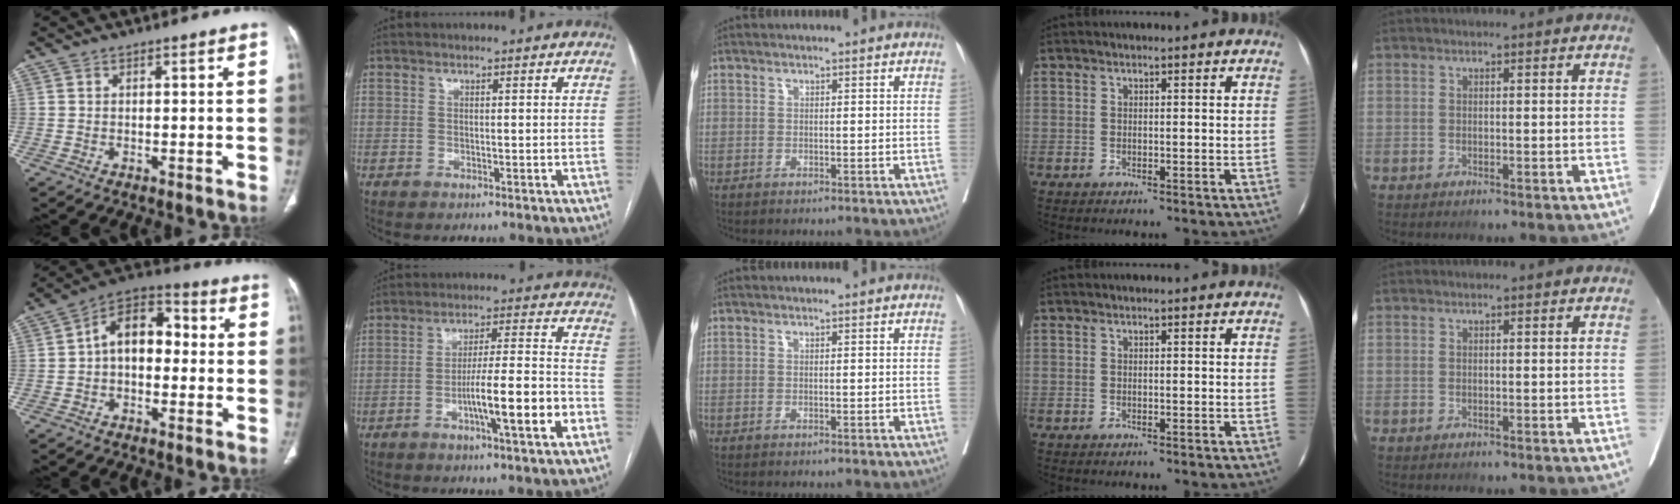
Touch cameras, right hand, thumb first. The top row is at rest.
{"thumb": {"total": 11.1, "force": [0.0, 7.3, 8.3], "torque": [-0.104, 0.039, -0.015]}, "index": {"total": 11.3, "force": [-4.4, 0.3, 10.4], "torque": [-0.166, 0.007, -0.067]}}